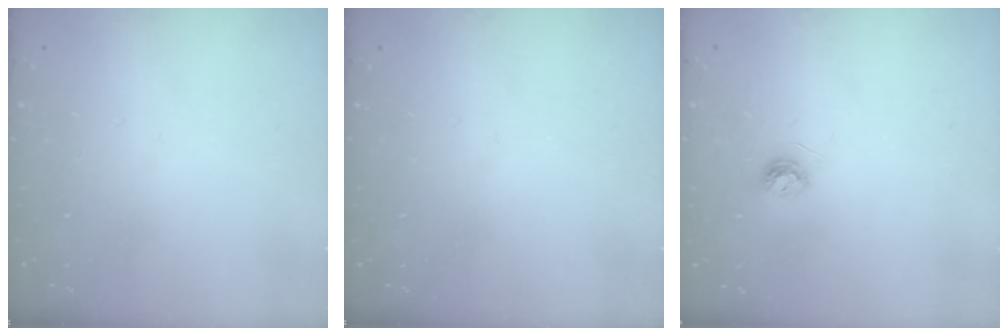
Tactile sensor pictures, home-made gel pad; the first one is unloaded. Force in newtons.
{"total": 0.0}
{"total": 4.5, "press": 4.5, "slide": 0.7}